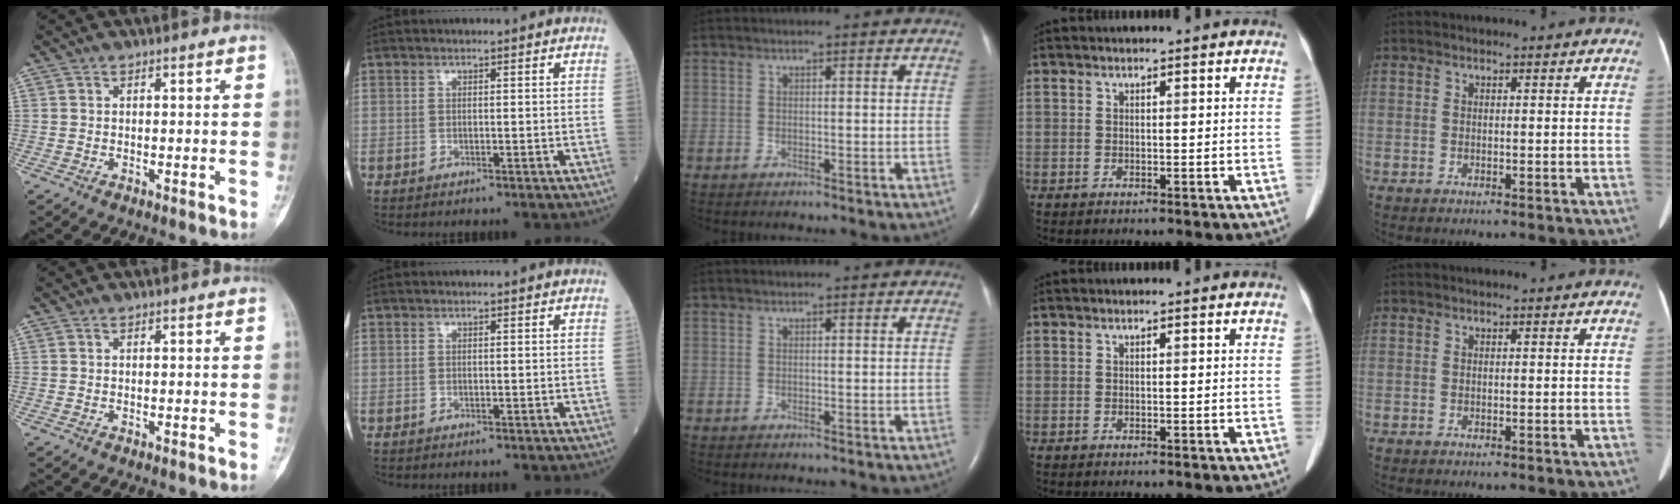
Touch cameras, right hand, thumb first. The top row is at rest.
{}